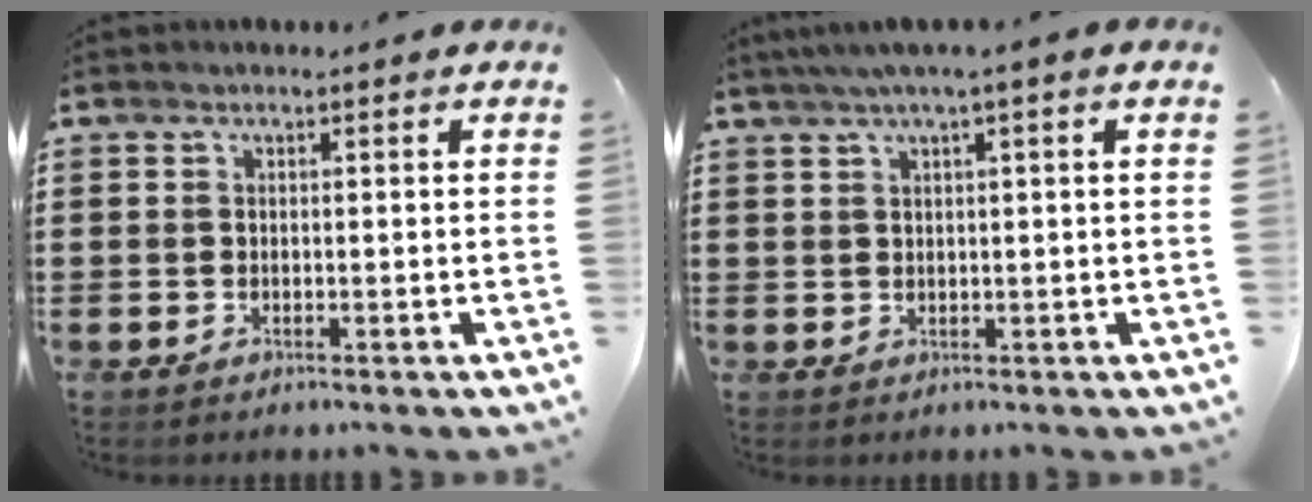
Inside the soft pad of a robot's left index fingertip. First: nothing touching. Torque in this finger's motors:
{"motor_torque": [2.04, -0.10, 0.59, 0.15]}